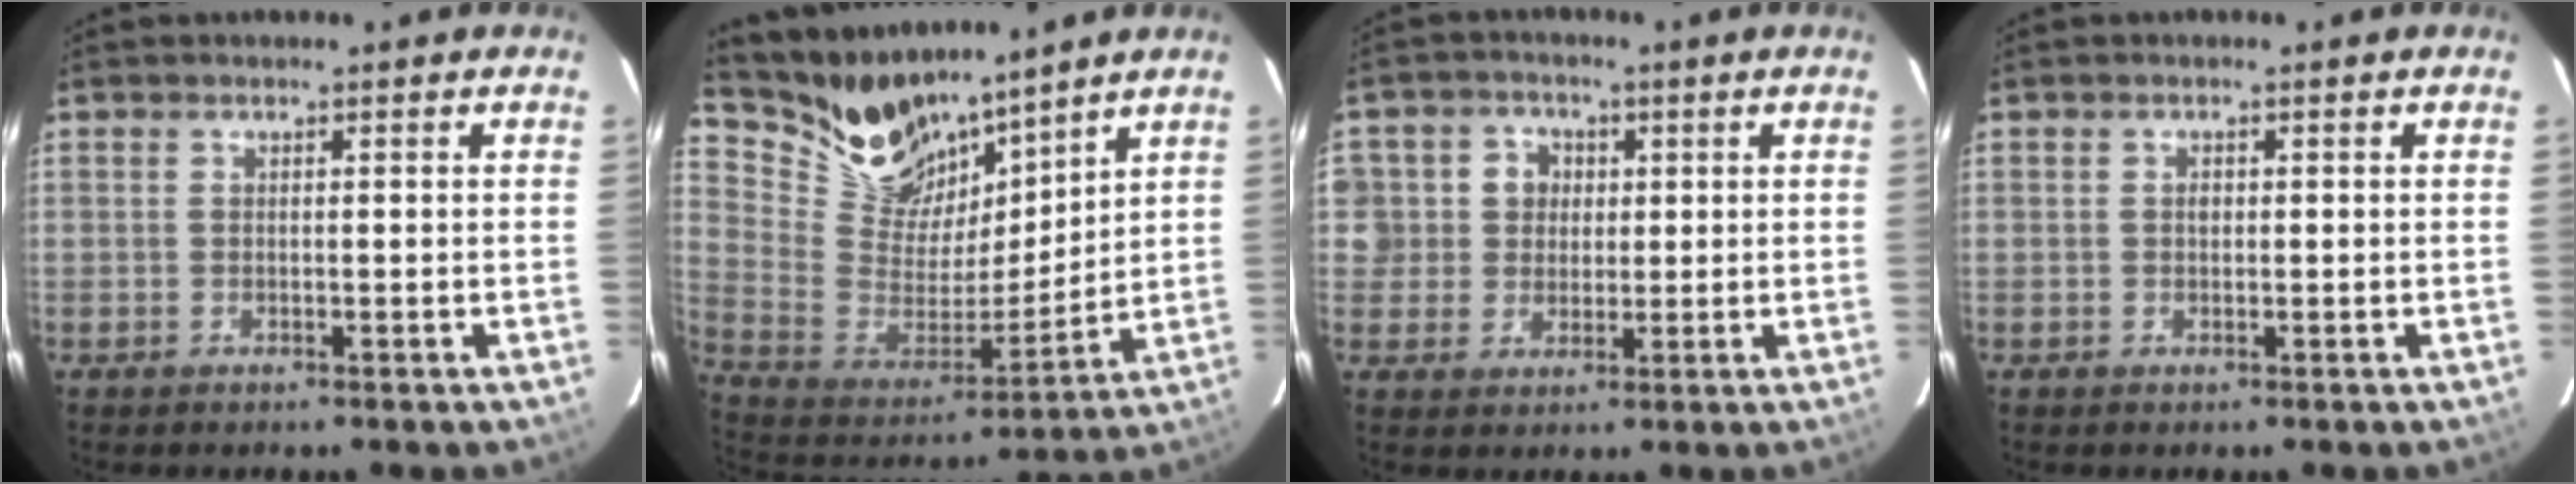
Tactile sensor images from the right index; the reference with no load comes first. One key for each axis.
{"total": 16.3, "fx": 13.4, "fy": 7.8, "fz": 5.1, "tx": -0.141, "ty": -0.005, "tz": 0.264}
{"total": 6.9, "fx": 0.9, "fy": 6.8, "fz": 1.1, "tx": -0.017, "ty": 0.029, "tz": 0.016}
{"total": 0.8, "fx": 0.0, "fy": 0.7, "fz": 0.4, "tx": -0.006, "ty": 0.004, "tz": 0.001}